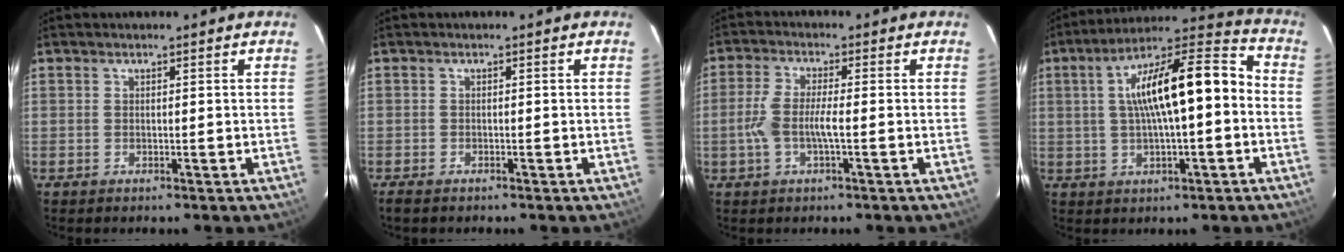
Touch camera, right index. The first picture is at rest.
{"total": 2.1, "force": [-1.7, 0.7, 1.0], "torque": [-0.028, -0.005, -0.032]}
{"total": 5.8, "force": [-1.4, 1.1, 5.5], "torque": [-0.121, 0.002, -0.027]}
{"total": 17.2, "force": [0.2, 4.9, 16.5], "torque": [-0.262, 0.036, 0.004]}